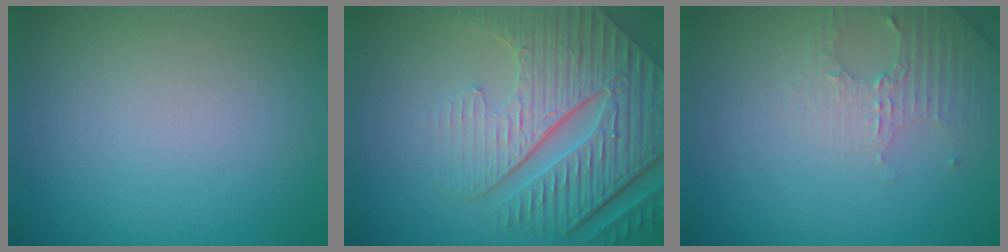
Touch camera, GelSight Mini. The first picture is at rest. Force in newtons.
{"total": 9.0, "press": 6.3, "slide": 6.5}
{"total": 2.6, "press": 2.5, "slide": 0.7}